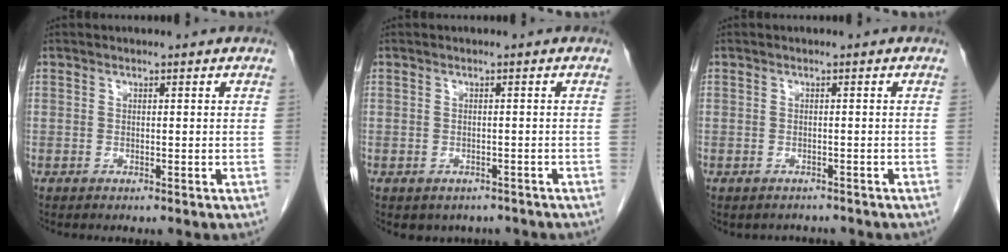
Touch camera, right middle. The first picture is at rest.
{"total": 3.8, "force": [-3.0, 2.2, 0.6], "torque": [-0.003, 0.008, -0.035]}
{"total": 1.7, "force": [-1.5, 0.8, 0.0], "torque": [-0.005, 0.000, -0.021]}